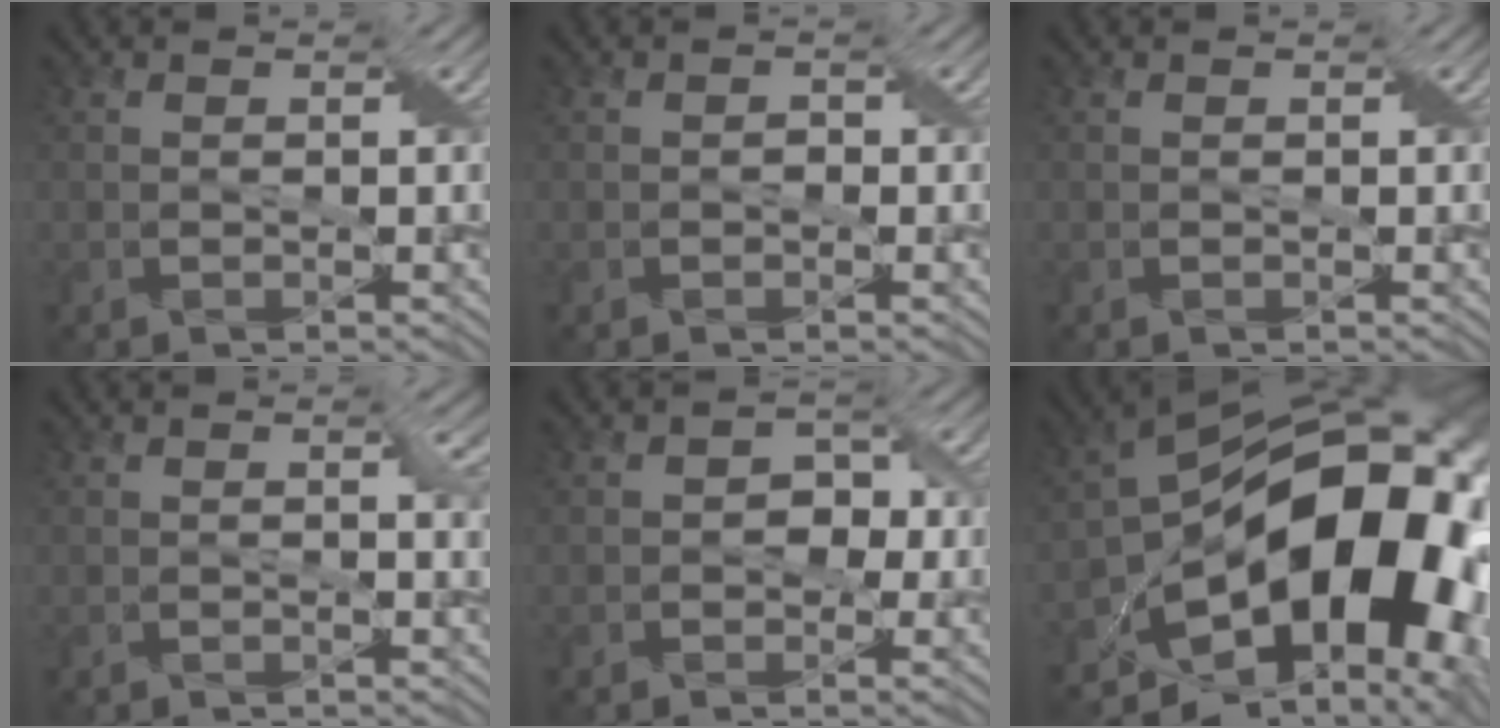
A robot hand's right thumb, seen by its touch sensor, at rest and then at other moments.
{"total": 0.0}
{"total": 0.0}
{"total": 2.0, "force": [0.2, 0.9, 1.8], "torque": [-0.019, -0.002, 0.000]}
{"total": 1.9, "force": [-0.3, 1.7, 1.0], "torque": [0.004, 0.008, -0.017]}
{"total": 19.4, "force": [-4.8, 11.3, 15.0], "torque": [-0.235, -0.032, -0.062]}